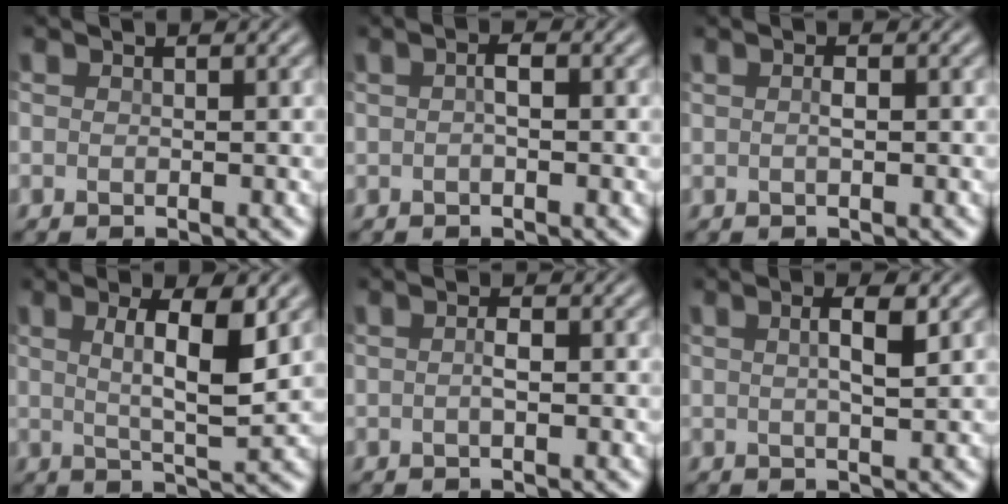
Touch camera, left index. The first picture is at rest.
{"total": 1.2, "force": [-0.1, 0.4, 1.2], "torque": [-0.028, 0.003, -0.004]}
{"total": 0.9, "force": [0.0, 0.3, 0.8], "torque": [-0.022, 0.001, -0.002]}
{"total": 5.6, "force": [1.6, 1.3, 5.2], "torque": [-0.088, -0.004, 0.027]}
{"total": 1.2, "force": [-0.2, 0.4, 1.1], "torque": [-0.027, 0.002, -0.005]}
{"total": 2.9, "force": [0.9, 0.8, 2.7], "torque": [-0.043, 0.004, 0.013]}